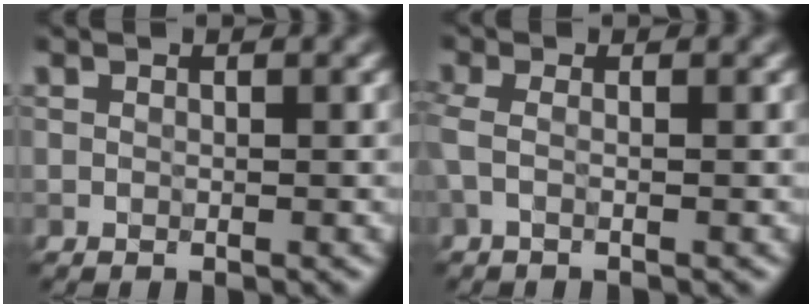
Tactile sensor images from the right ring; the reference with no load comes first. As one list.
[{"total": 1.8, "force": [-0.2, 0.8, 1.6], "torque": [-0.035, -0.002, -0.009]}]